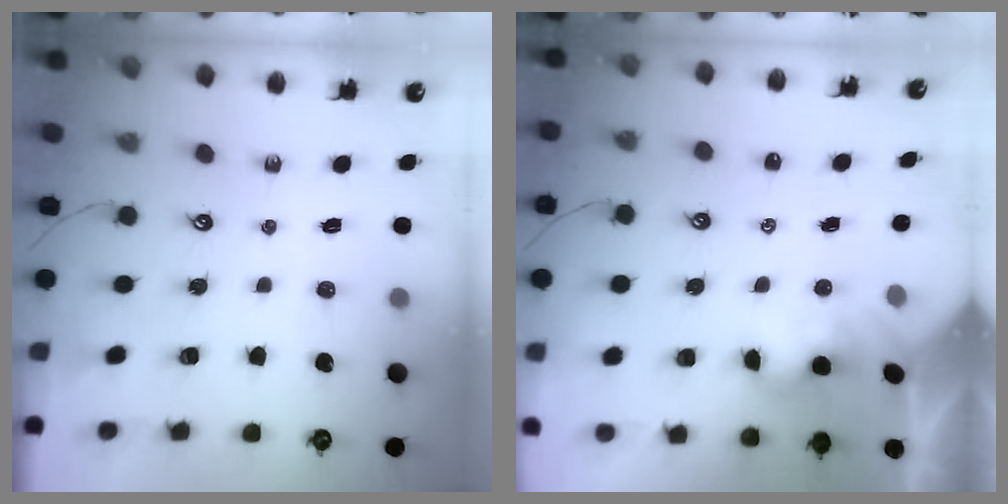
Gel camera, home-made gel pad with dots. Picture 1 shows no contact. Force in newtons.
{"total": 2.3, "press": 2.3, "slide": 0.3}